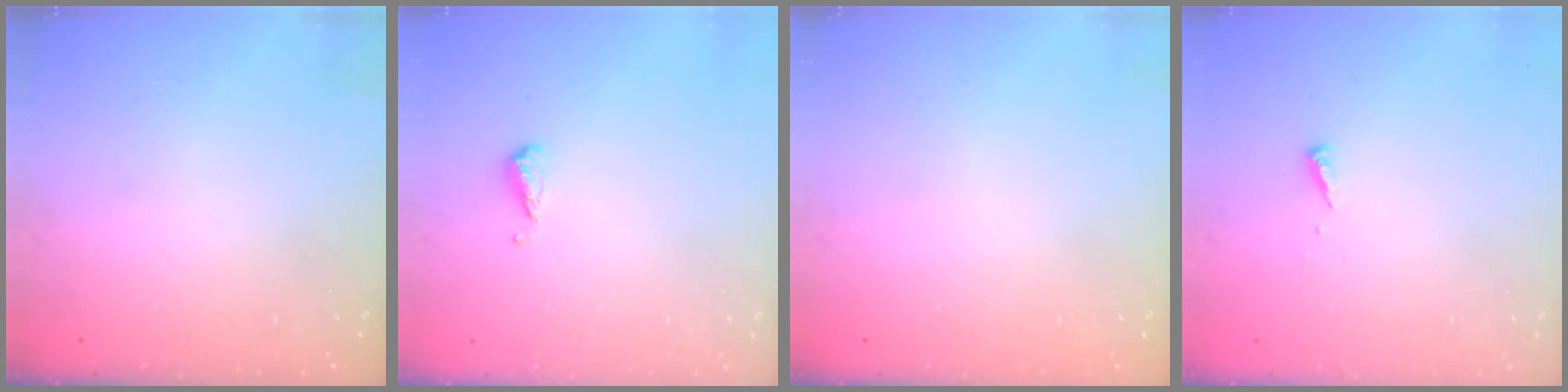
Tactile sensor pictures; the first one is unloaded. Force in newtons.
{"total": 4.9, "press": 4.9, "slide": 0.5}
{"total": 0.0}
{"total": 3.5, "press": 3.5, "slide": 0.2}